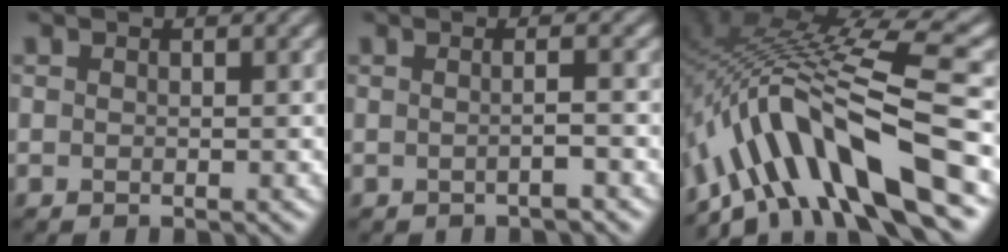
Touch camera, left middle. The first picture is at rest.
{"total": 1.9, "force": [-0.3, 0.5, 1.8], "torque": [-0.021, 0.000, -0.012]}
{"total": 12.1, "force": [-5.7, 3.3, 10.2], "torque": [-0.173, 0.018, -0.092]}